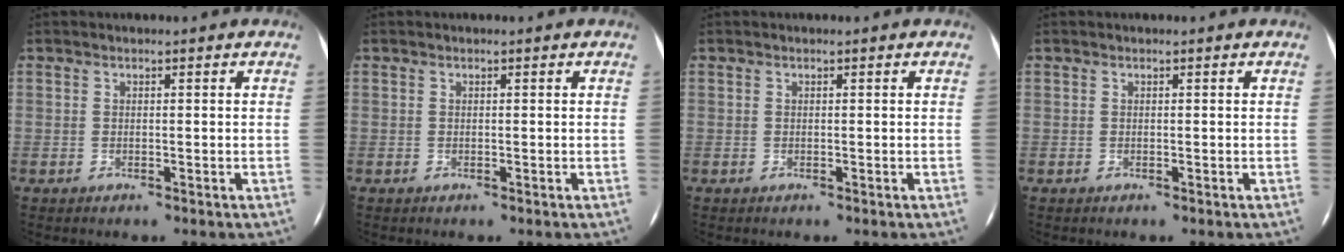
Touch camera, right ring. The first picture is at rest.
{"total": 0.0}
{"total": 0.0}
{"total": 0.0}